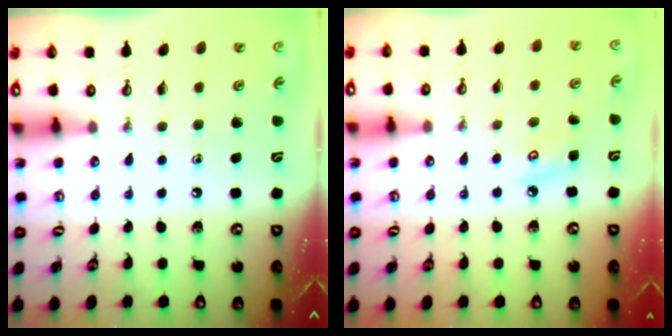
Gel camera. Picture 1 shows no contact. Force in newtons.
{"total": 5.6, "press": 5.6, "slide": 0.8}